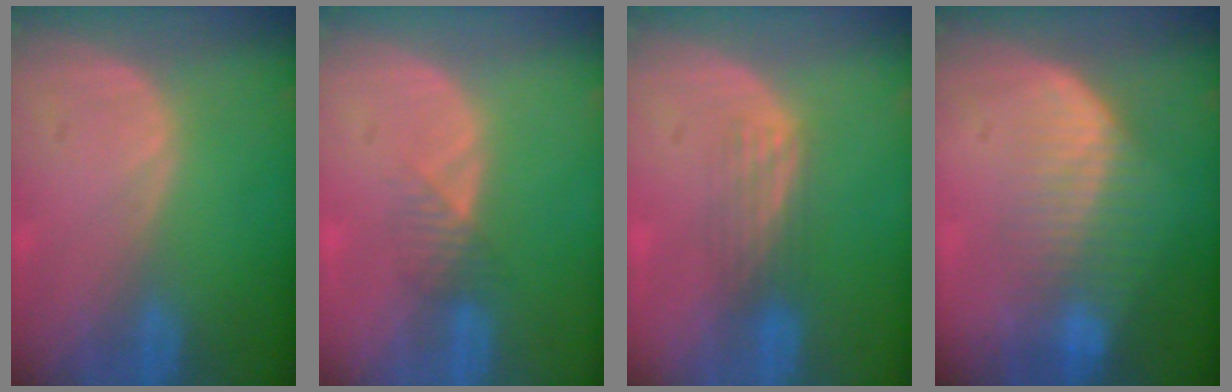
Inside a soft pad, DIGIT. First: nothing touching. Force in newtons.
{"total": 2.3, "press": 2.1, "slide": 1.0}
{"total": 2.9, "press": 2.9, "slide": 0.2}
{"total": 7.6, "press": 6.7, "slide": 3.5}